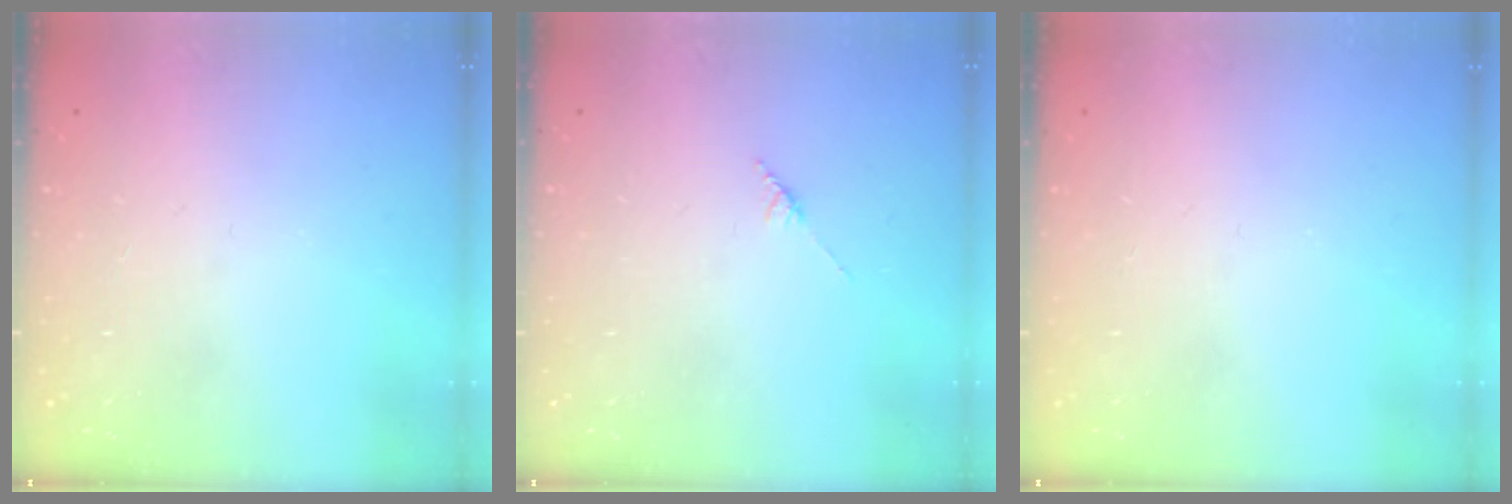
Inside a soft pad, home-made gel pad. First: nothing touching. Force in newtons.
{"total": 2.8, "press": 2.8, "slide": 0.4}
{"total": 0.0}